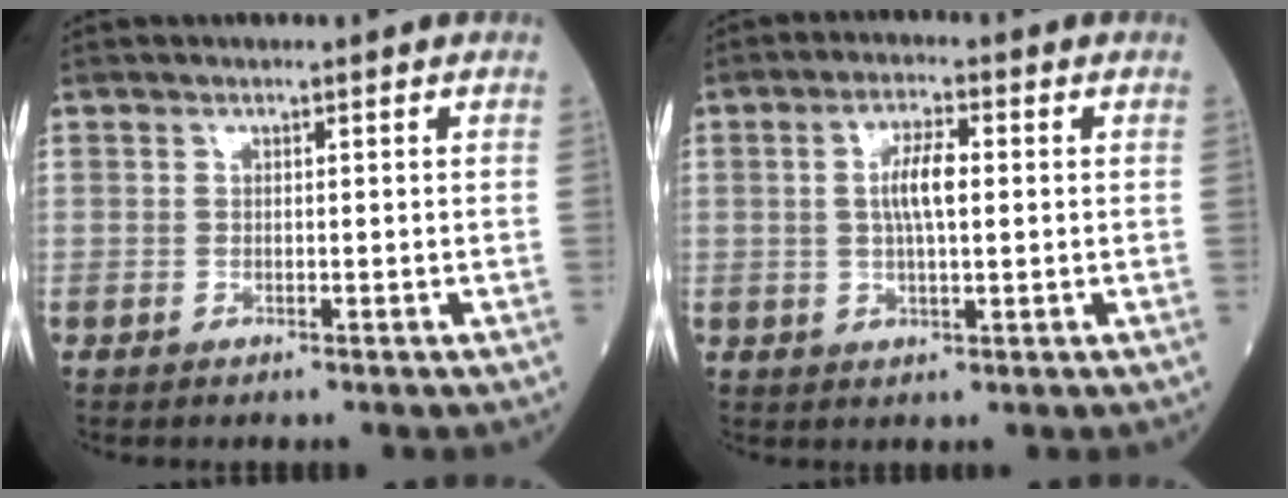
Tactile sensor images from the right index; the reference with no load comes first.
{"total": 5.4, "force": [0.6, 1.3, 5.2], "torque": [-0.101, 0.009, 0.010]}